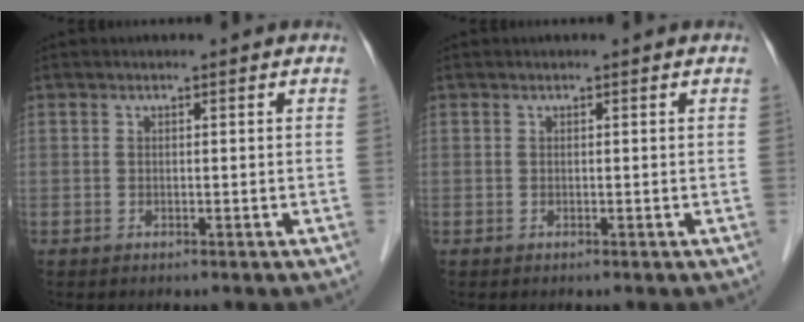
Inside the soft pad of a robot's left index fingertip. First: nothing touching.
{"total": 0.0}